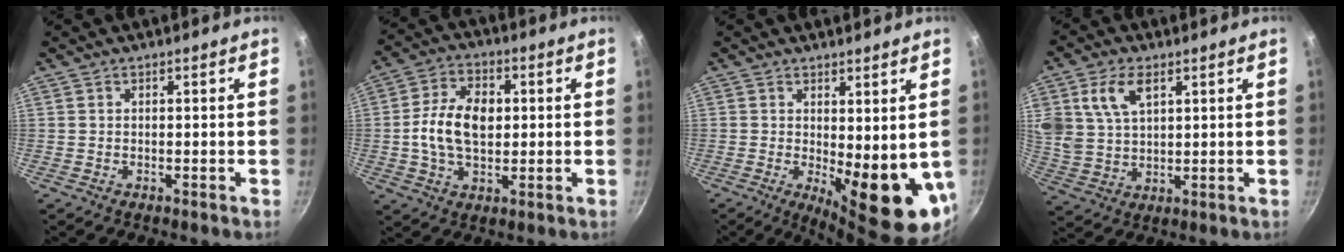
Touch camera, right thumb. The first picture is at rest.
{"total": 11.3, "force": [0.5, 7.4, 8.6], "torque": [-0.139, 0.013, 0.001]}
{"total": 12.2, "force": [-0.1, 4.2, 11.4], "torque": [-0.128, -0.021, 0.012]}
{"total": 9.8, "force": [4.2, 6.0, 6.5], "torque": [-0.115, -0.013, 0.086]}